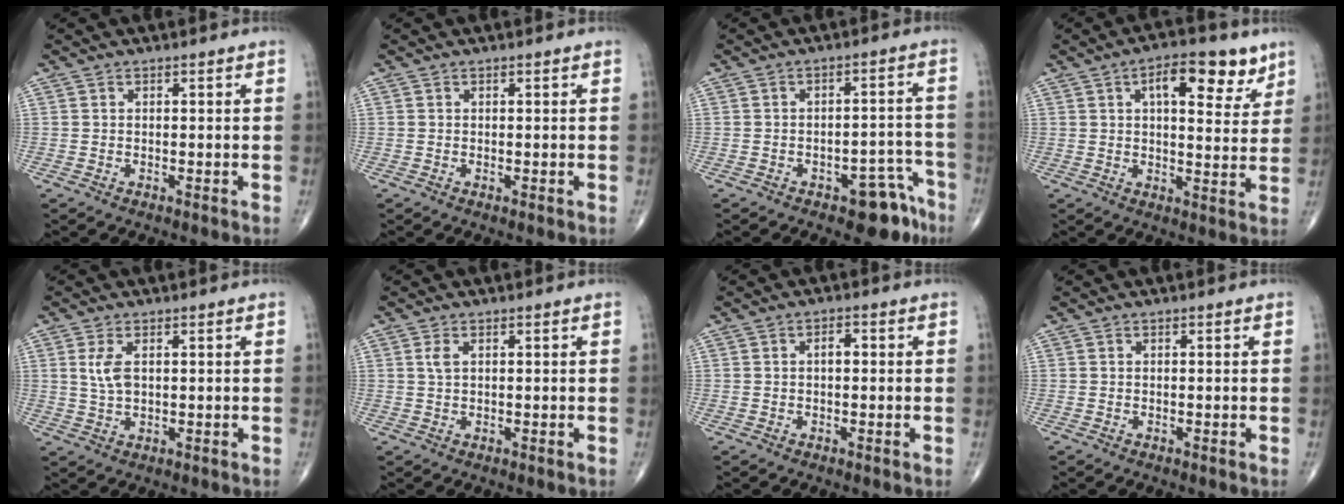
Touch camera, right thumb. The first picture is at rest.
{"total": 0.0}
{"total": 8.1, "force": [-5.3, 3.6, 5.0], "torque": [-0.030, 0.045, -0.067]}
{"total": 11.3, "force": [5.5, 4.9, 8.5], "torque": [-0.092, -0.020, 0.075]}
{"total": 4.2, "force": [1.1, 2.1, 3.5], "torque": [-0.074, -0.003, 0.026]}
{"total": 1.8, "force": [0.6, 0.9, 1.4], "torque": [-0.034, 0.006, 0.015]}
{"total": 2.1, "force": [0.2, 1.1, 1.8], "torque": [-0.028, 0.008, 0.001]}
{"total": 0.0}